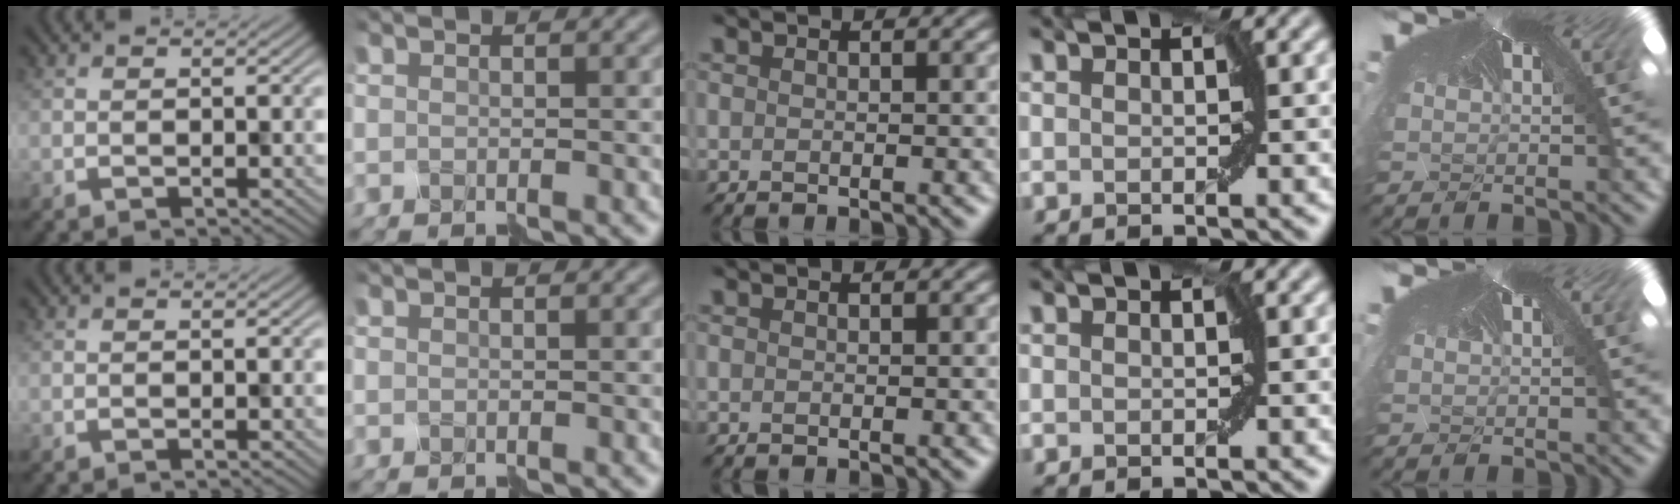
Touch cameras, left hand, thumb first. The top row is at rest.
{}